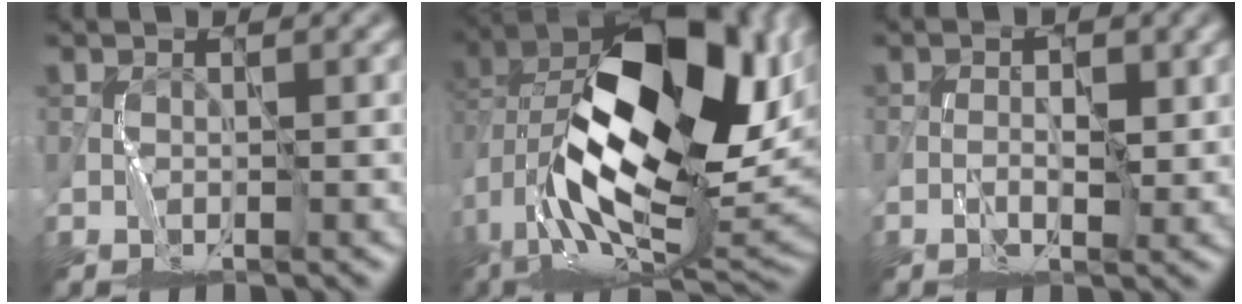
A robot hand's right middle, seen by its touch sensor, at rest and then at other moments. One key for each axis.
{"total": 18.2, "fx": 2.3, "fy": 10.8, "fz": 14.4, "tx": -0.259, "ty": -0.004, "tz": 0.053}
{"total": 1.8, "fx": 0.0, "fy": 1.0, "fz": 1.5, "tx": -0.020, "ty": -0.001, "tz": 0.000}